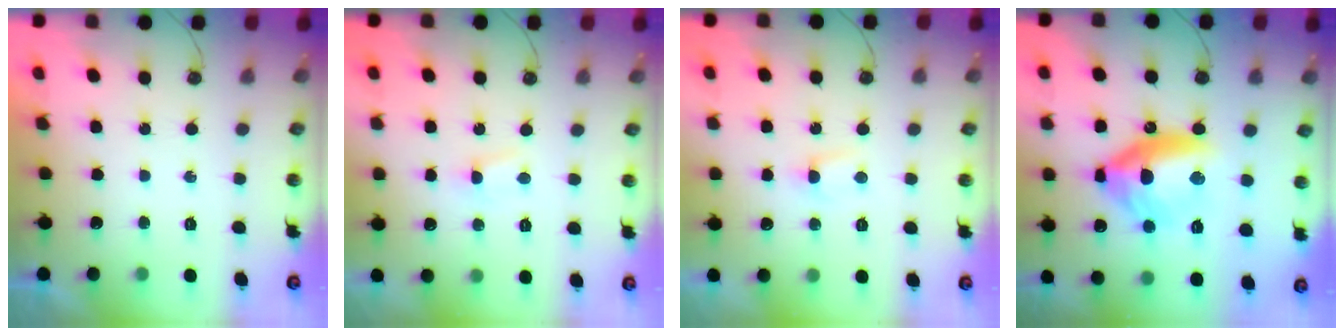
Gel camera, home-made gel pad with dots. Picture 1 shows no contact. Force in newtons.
{"total": 2.8, "press": 2.8, "slide": 0.4}
{"total": 2.6, "press": 2.6, "slide": 0.3}
{"total": 14.4, "press": 14.2, "slide": 2.5}